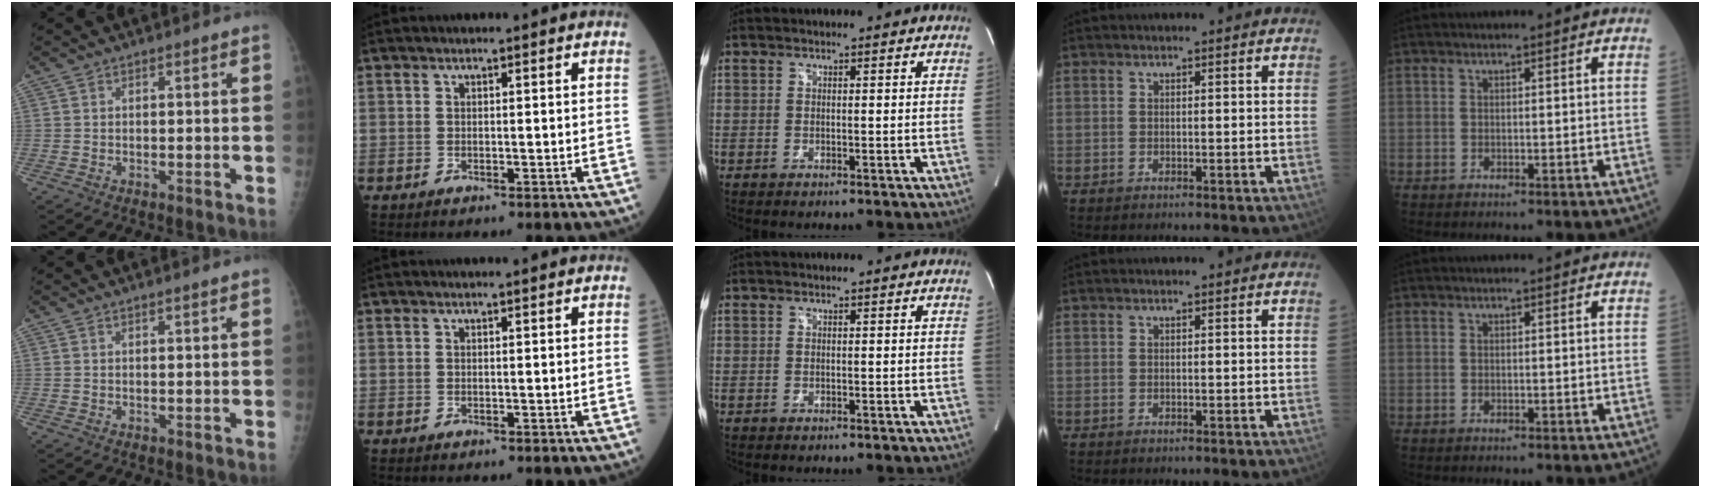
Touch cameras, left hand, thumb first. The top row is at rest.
{"thumb": {"total": 1.1, "force": [0.9, 0.0, 0.6], "torque": [-0.005, 0.001, 0.014]}, "index": {"total": 1.7, "force": [1.6, 0.0, 0.6], "torque": [-0.011, 0.007, 0.021]}}